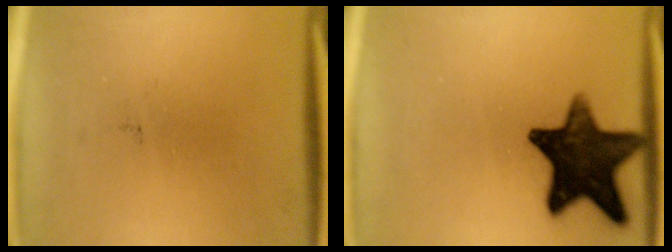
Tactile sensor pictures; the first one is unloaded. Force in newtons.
{"total": 14.9}